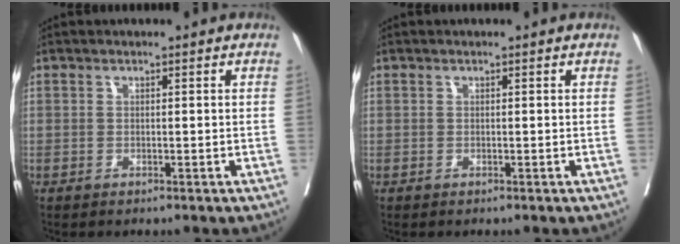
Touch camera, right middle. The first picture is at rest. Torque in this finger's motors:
{"motor_torque": [-0.56, -0.09, -0.21, -0.04]}